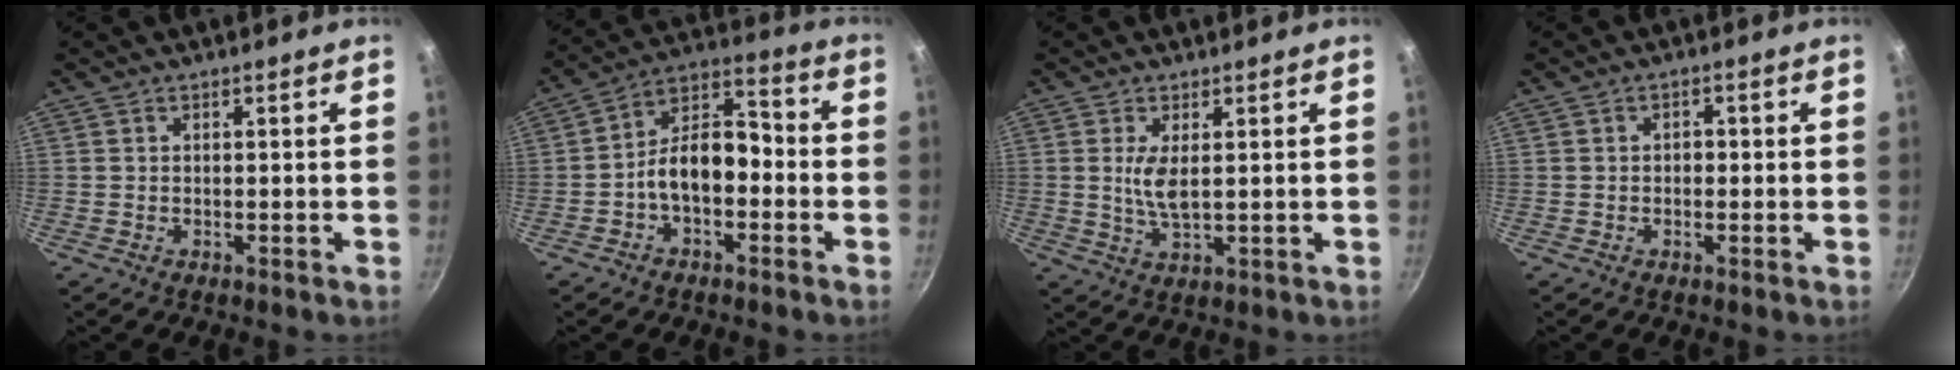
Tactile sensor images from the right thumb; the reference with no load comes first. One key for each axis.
{"total": 11.0, "fx": -2.8, "fy": 6.7, "fz": 8.3, "tx": -0.109, "ty": 0.057, "tz": -0.059}
{"total": 4.9, "fx": 0.9, "fy": 1.8, "fz": 4.4, "tx": -0.087, "ty": -0.010, "tz": 0.021}
{"total": 1.7, "fx": -0.1, "fy": 1.3, "fz": 1.1, "tx": -0.012, "ty": 0.006, "tz": -0.004}